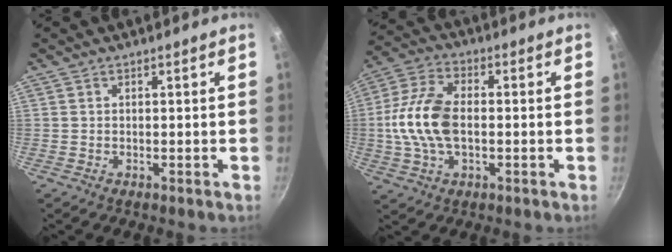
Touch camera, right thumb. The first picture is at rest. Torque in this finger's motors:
{"motor_torque": [2.52, 2.49, 1.46, -1.31, 0.45]}